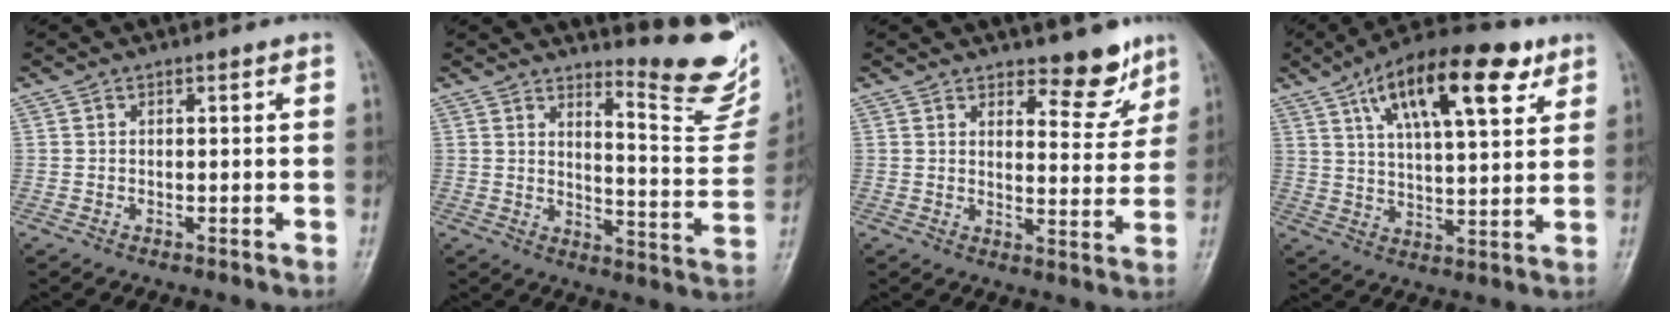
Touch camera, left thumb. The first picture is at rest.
{"total": 13.5, "force": [12.0, 1.8, 6.0], "torque": [-0.053, -0.143, 0.148]}
{"total": 7.2, "force": [5.6, 2.9, 3.6], "torque": [-0.017, -0.043, 0.079]}
{"total": 18.0, "force": [9.0, 6.7, 14.0], "torque": [-0.201, -0.016, 0.146]}